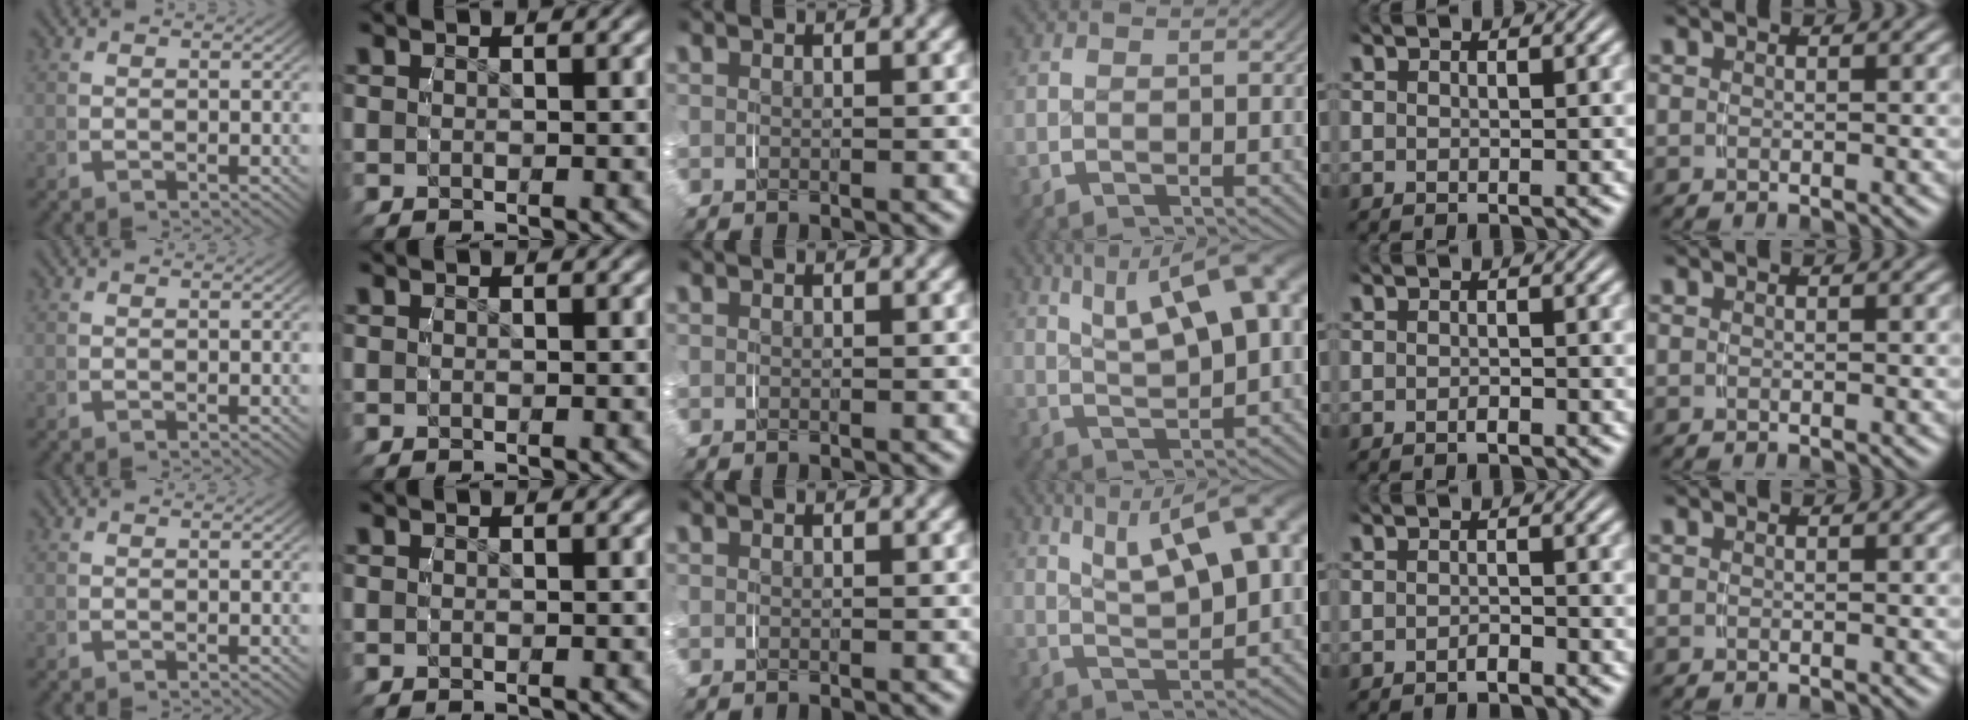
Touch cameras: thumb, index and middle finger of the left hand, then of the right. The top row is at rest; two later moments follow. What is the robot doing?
{"motion": "grasp_and_lifting", "object": "map"}